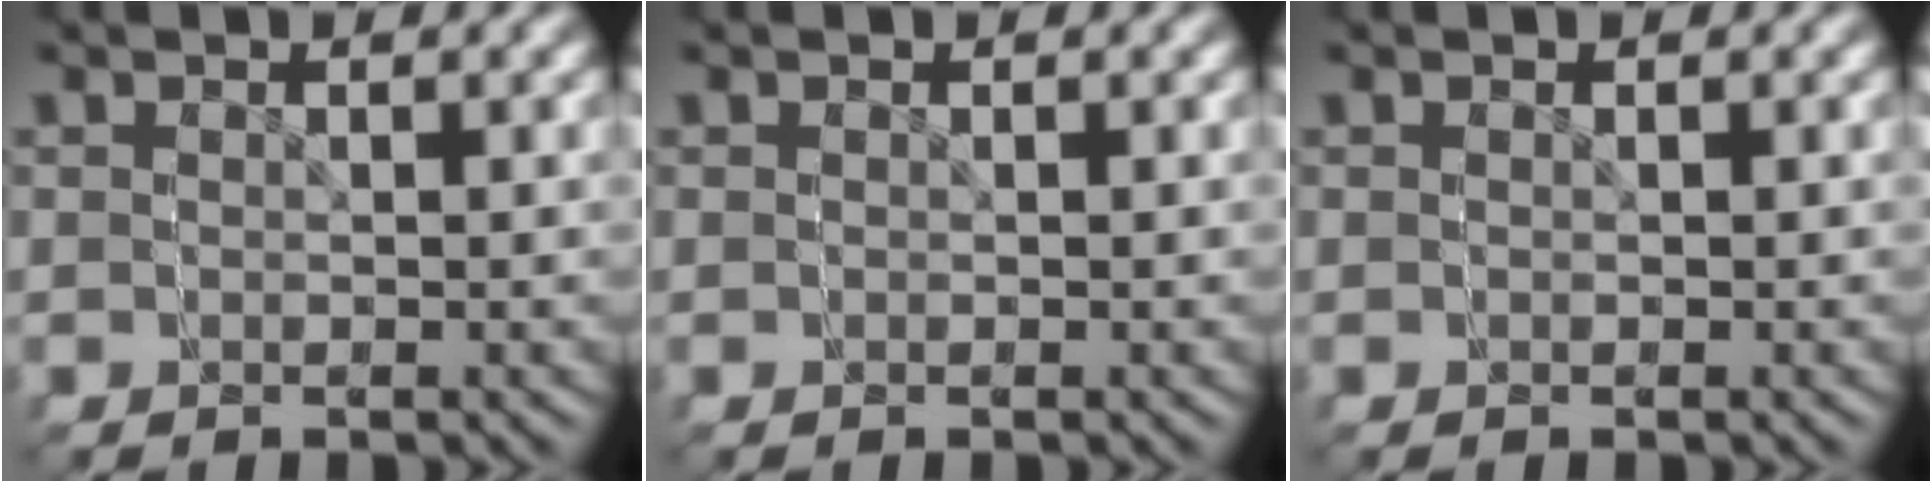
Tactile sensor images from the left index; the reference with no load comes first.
{"total": 0.0}
{"total": 0.0}